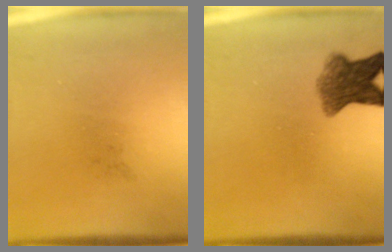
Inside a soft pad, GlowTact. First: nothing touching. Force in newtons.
{"total": 6.5}